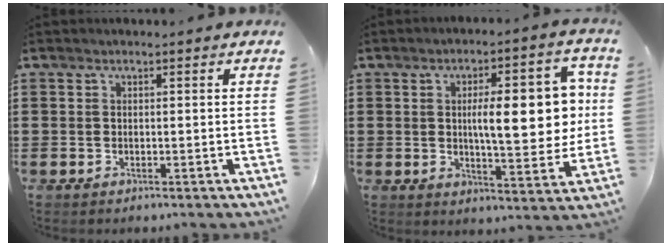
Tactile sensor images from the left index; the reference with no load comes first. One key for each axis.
{"total": 11.9, "fx": 1.3, "fy": 3.8, "fz": 11.2, "tx": -0.162, "ty": -0.004, "tz": 0.014}